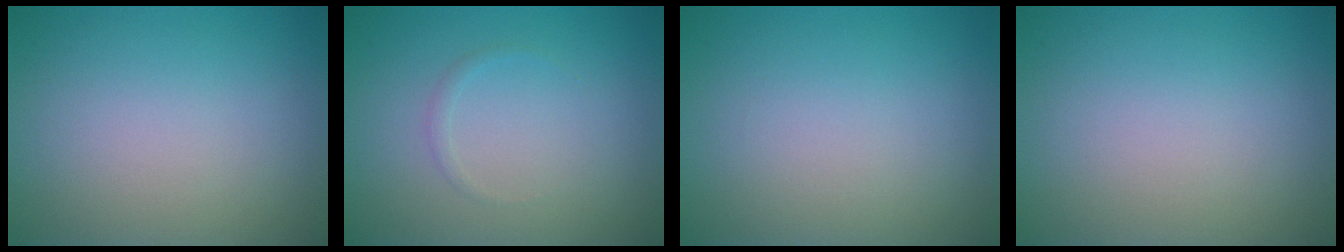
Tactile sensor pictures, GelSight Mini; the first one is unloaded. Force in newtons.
{"total": 0.6, "press": 0.6, "slide": 0.1}
{"total": 0.0}
{"total": 0.0}